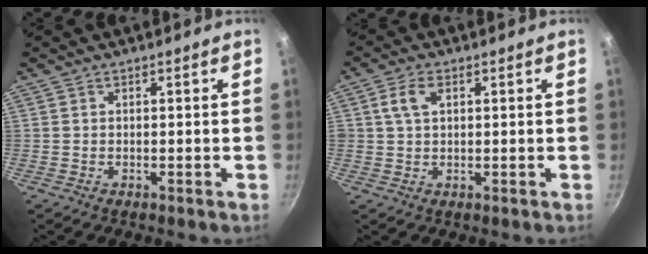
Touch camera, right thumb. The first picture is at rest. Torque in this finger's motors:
{"motor_torque": [0.58, 2.18, 1.01, -0.13, 0.10]}